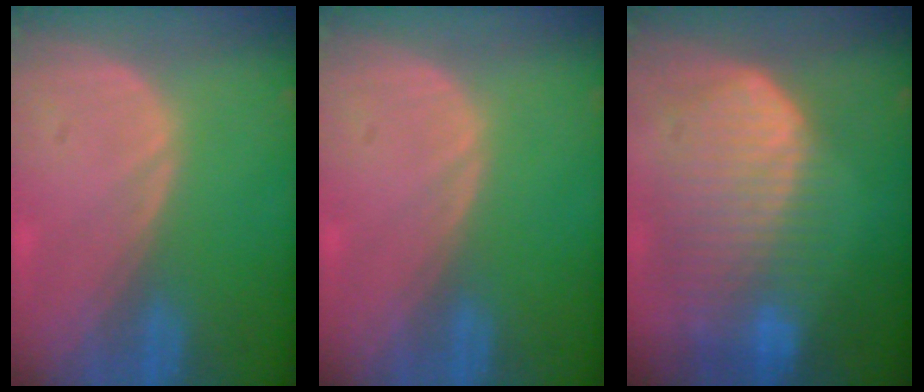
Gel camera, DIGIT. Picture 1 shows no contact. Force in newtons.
{"total": 0.0}
{"total": 10.3, "press": 9.0, "slide": 5.1}